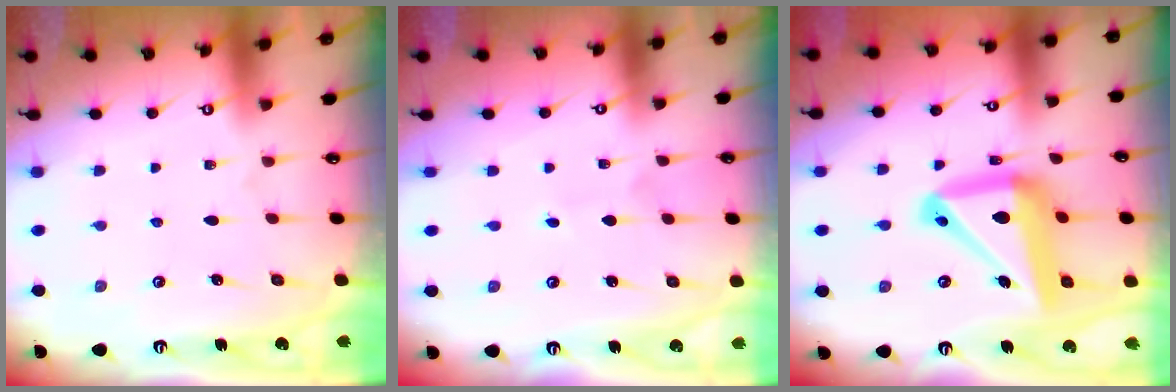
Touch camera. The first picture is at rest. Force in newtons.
{"total": 1.1, "press": 1.1, "slide": 0.1}
{"total": 18.6, "press": 18.5, "slide": 2.0}